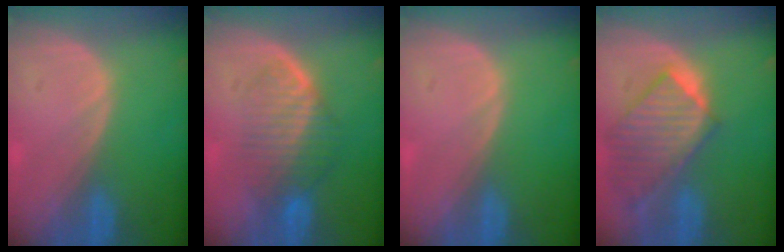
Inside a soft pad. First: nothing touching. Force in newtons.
{"total": 6.7, "press": 6.4, "slide": 2.0}
{"total": 0.0}
{"total": 9.7, "press": 8.5, "slide": 4.7}